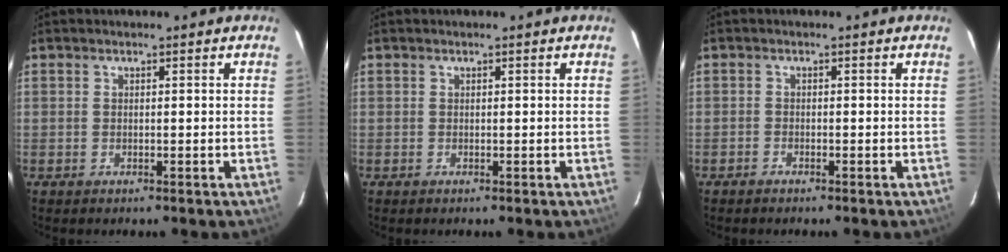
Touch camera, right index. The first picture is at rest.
{"total": 0.0}
{"total": 0.8, "force": [-0.7, 0.2, 0.0], "torque": [-0.006, 0.002, -0.016]}